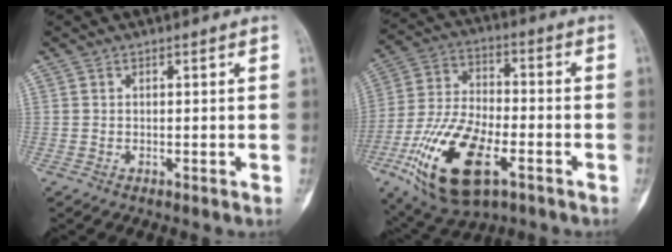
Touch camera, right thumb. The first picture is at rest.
{"total": 20.2, "force": [-8.3, 9.4, 15.9], "torque": [-0.304, 0.019, -0.142]}